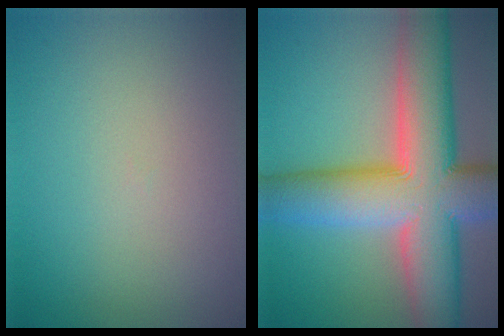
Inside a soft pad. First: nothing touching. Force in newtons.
{"total": 14.2, "press": 14.2, "slide": 0.8}